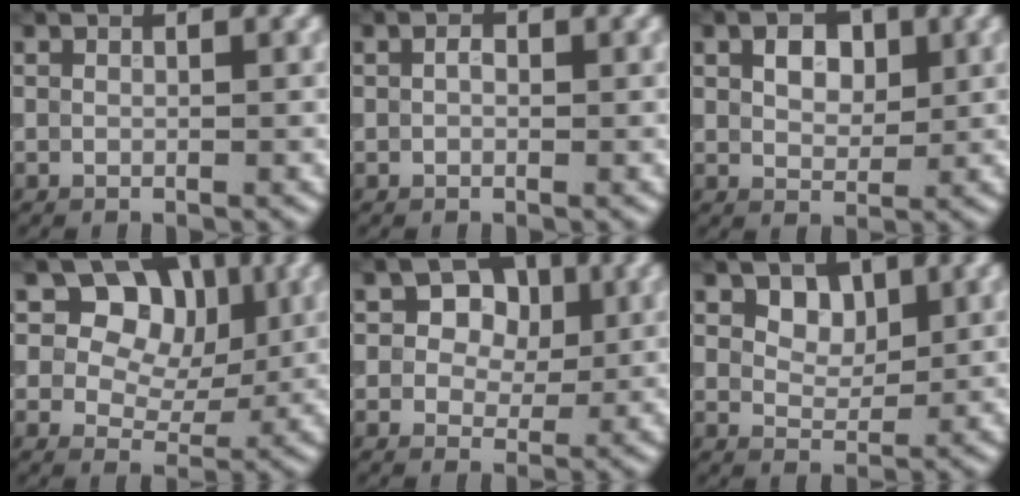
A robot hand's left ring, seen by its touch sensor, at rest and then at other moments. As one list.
[{"total": 1.1, "force": [0.2, 0.7, 0.8], "torque": [-0.011, -0.001, -0.002]}, {"total": 2.9, "force": [1.0, 2.0, 1.9], "torque": [-0.036, 0.003, 0.015]}, {"total": 7.1, "force": [2.7, 5.4, 3.7], "torque": [-0.051, 0.002, 0.029]}, {"total": 4.9, "force": [1.6, 3.7, 2.7], "torque": [-0.034, 0.006, 0.001]}, {"total": 2.5, "force": [1.2, 1.7, 1.4], "torque": [-0.024, -0.007, 0.018]}]